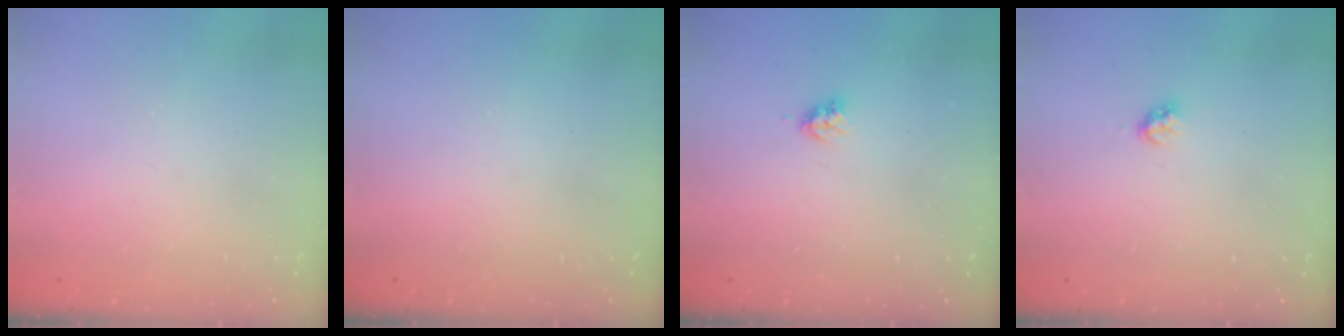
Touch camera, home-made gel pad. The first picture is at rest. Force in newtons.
{"total": 0.0}
{"total": 3.5, "press": 3.4, "slide": 0.5}
{"total": 2.8, "press": 2.8, "slide": 0.2}